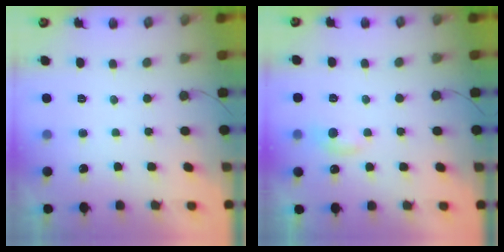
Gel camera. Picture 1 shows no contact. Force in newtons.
{"total": 5.4, "press": 5.4, "slide": 0.6}